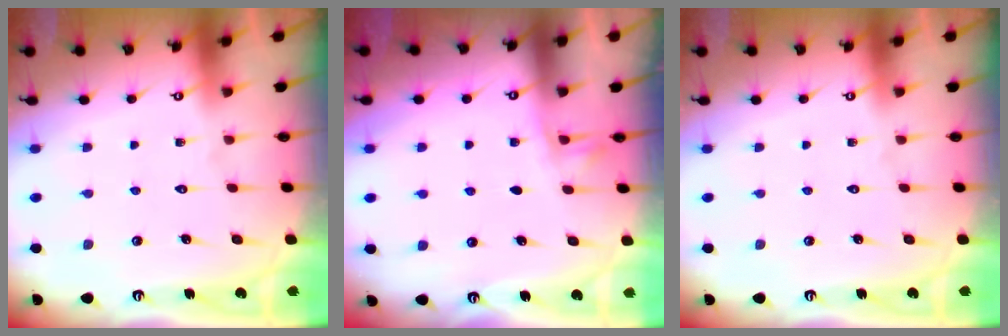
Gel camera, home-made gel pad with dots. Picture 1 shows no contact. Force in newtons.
{"total": 2.4, "press": 2.4, "slide": 0.5}
{"total": 0.0}